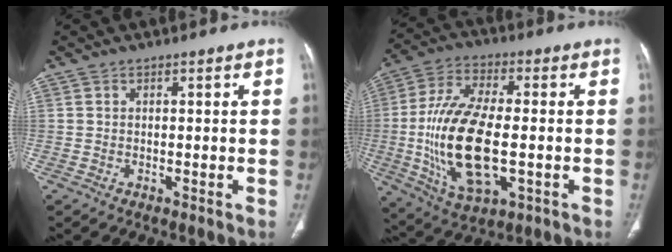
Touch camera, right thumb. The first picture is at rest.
{"total": 20.1, "force": [-2.5, 9.2, 17.7], "torque": [-0.354, 0.004, -0.034]}